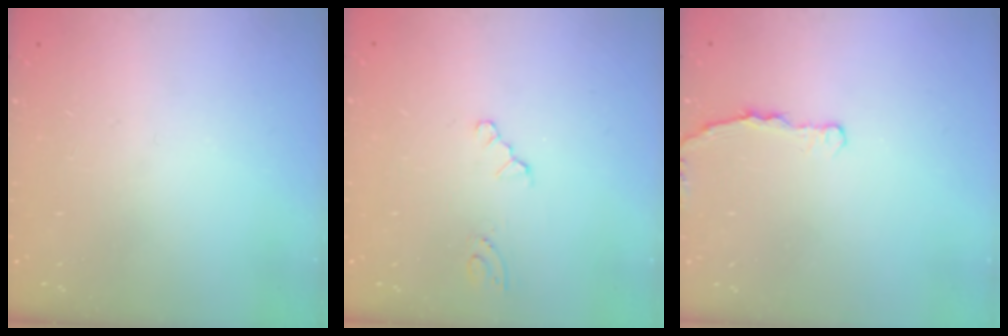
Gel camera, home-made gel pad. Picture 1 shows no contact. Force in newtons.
{"total": 0.0}
{"total": 2.9, "press": 2.9, "slide": 0.4}